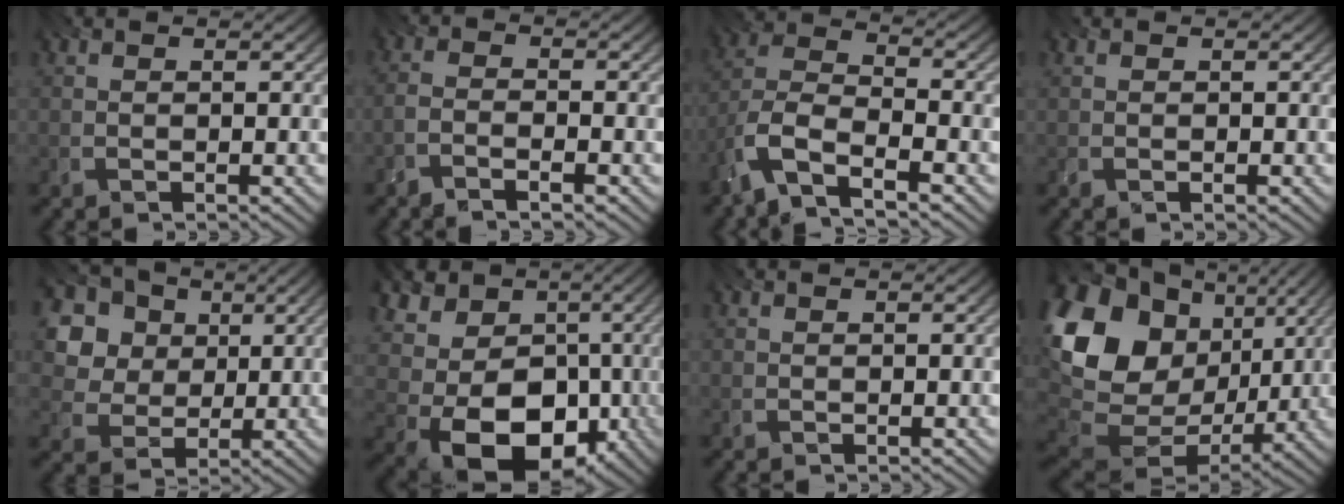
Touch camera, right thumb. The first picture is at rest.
{"total": 3.3, "force": [-3.1, 0.0, 1.1], "torque": [-0.019, -0.005, -0.073]}
{"total": 7.6, "force": [-5.9, 2.1, 4.4], "torque": [-0.092, -0.006, -0.138]}
{"total": 0.0}
{"total": 12.8, "force": [5.6, 9.8, 6.0], "torque": [-0.178, 0.020, 0.125]}
{"total": 16.3, "force": [-3.5, 12.6, 9.8], "torque": [-0.188, -0.026, -0.054]}
{"total": 0.0}
{"total": 19.7, "force": [4.0, 14.7, 12.5], "torque": [-0.294, 0.000, 0.088]}